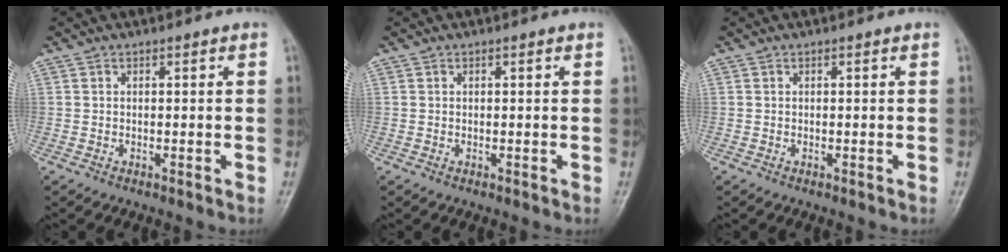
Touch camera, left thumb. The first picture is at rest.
{"total": 0.0}
{"total": 0.0}